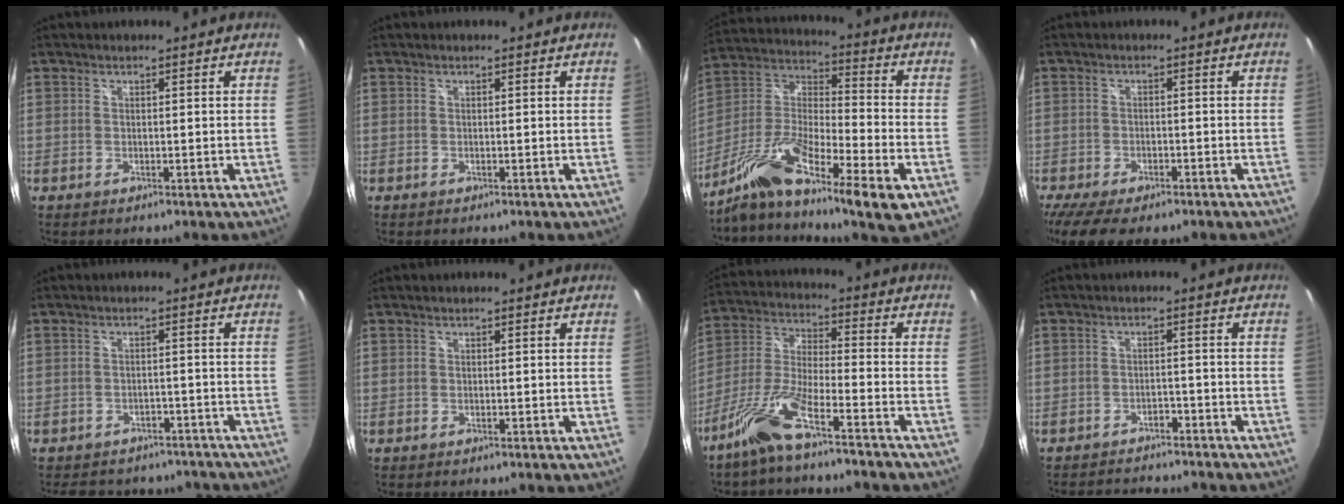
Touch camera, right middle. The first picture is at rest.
{"total": 0.0}
{"total": 19.6, "force": [-10.8, 3.7, 16.0], "torque": [-0.295, -0.028, -0.207]}
{"total": 10.8, "force": [-8.1, 3.6, 6.1], "torque": [-0.141, -0.039, -0.135]}
{"total": 13.7, "force": [-11.3, 6.1, 4.5], "torque": [-0.096, 0.007, -0.136]}
{"total": 0.0}
{"total": 11.4, "force": [-8.2, 1.4, 7.8], "torque": [-0.177, -0.002, -0.160]}
{"total": 9.0, "force": [-8.2, 2.3, 2.9], "torque": [-0.067, -0.001, -0.114]}